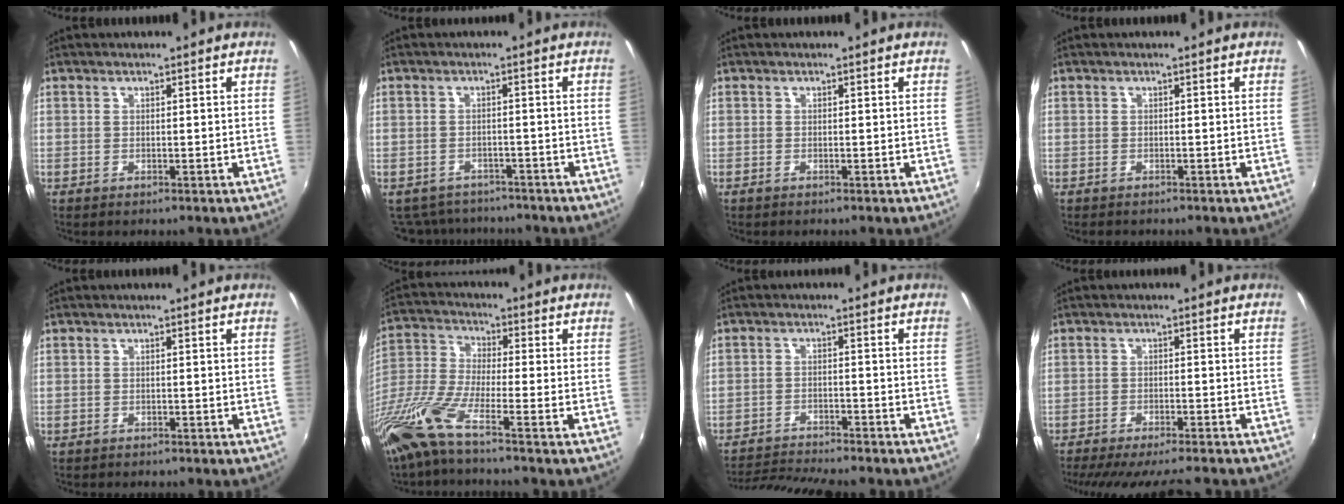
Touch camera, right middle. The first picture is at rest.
{"total": 8.4, "force": [-7.3, 3.6, 1.8], "torque": [-0.053, -0.007, -0.105]}
{"total": 0.0}
{"total": 1.0, "force": [-0.8, 0.6, 0.1], "torque": [-0.007, -0.003, -0.012]}
{"total": 1.0, "force": [-0.9, 0.4, 0.1], "torque": [-0.009, -0.003, -0.013]}
{"total": 10.3, "force": [-7.1, 0.0, 7.4], "torque": [-0.160, -0.018, -0.147]}
{"total": 9.3, "force": [-8.8, 0.3, 3.0], "torque": [-0.078, -0.015, -0.144]}
{"total": 13.5, "force": [-12.0, 1.7, 6.0], "torque": [-0.124, -0.027, -0.180]}